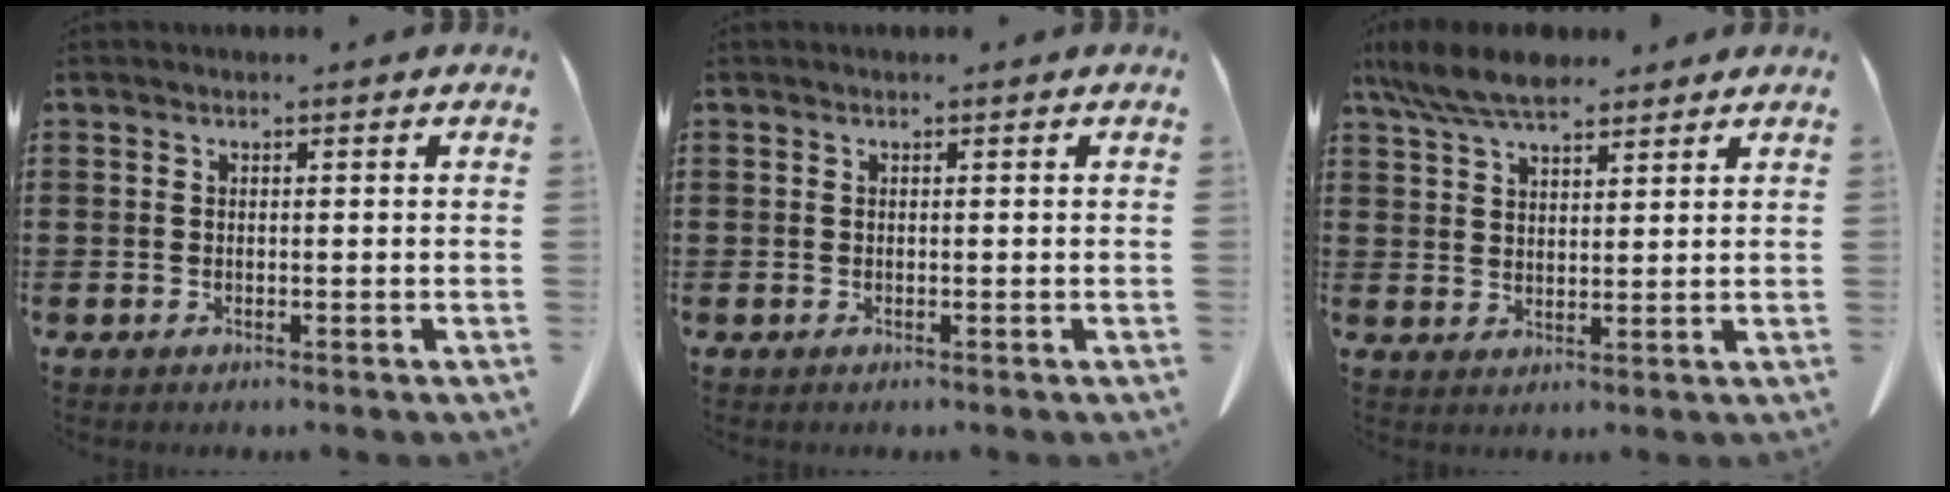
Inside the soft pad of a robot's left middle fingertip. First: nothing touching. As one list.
[{"total": 0.0}, {"total": 7.5, "force": [6.2, 2.1, 3.7], "torque": [-0.090, -0.009, 0.117]}]